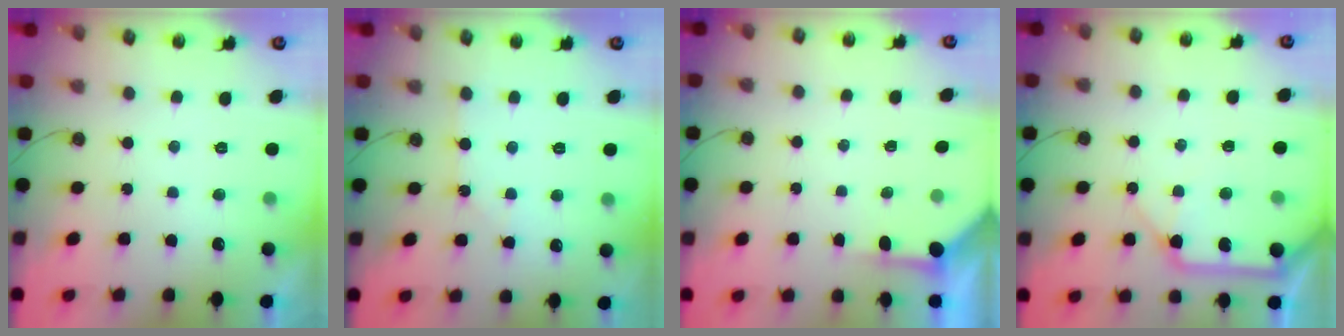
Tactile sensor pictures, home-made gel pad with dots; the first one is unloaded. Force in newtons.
{"total": 1.7, "press": 1.7, "slide": 0.3}
{"total": 3.4, "press": 3.3, "slide": 0.4}
{"total": 12.0, "press": 11.9, "slide": 1.6}